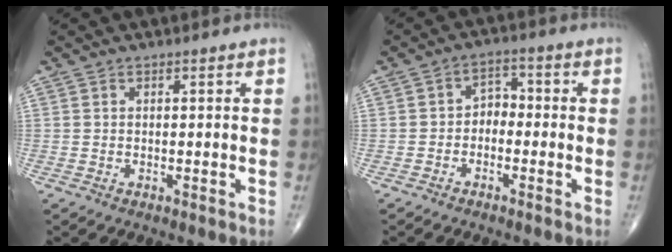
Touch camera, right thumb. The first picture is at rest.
{"total": 3.8, "force": [-1.1, 2.8, 2.3], "torque": [-0.016, 0.025, -0.032]}